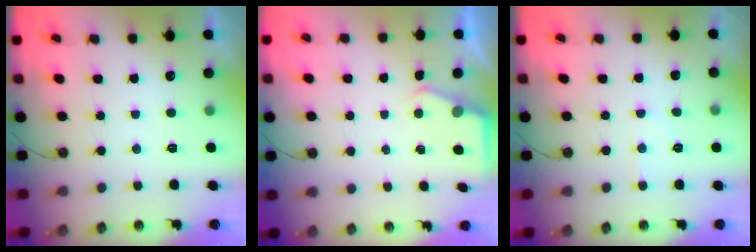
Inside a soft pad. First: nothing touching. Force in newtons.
{"total": 2.8, "press": 2.8, "slide": 0.4}
{"total": 5.2, "press": 5.1, "slide": 0.7}